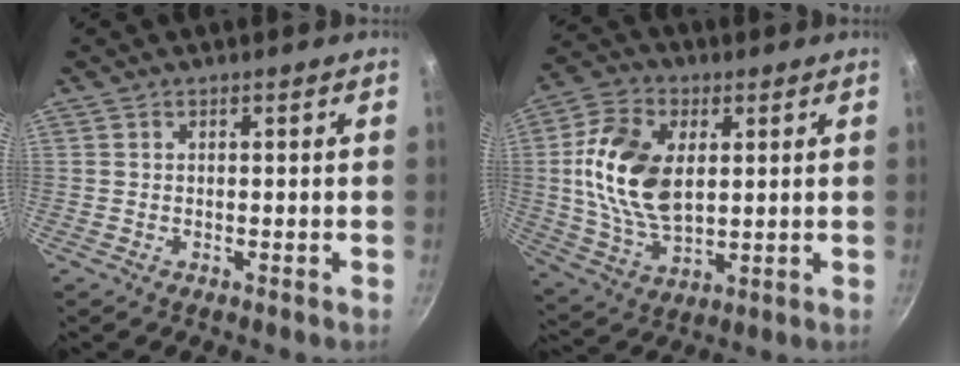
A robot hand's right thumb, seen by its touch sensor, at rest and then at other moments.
{"total": 16.7, "force": [2.6, 10.4, 12.9], "torque": [-0.229, -0.007, 0.052]}